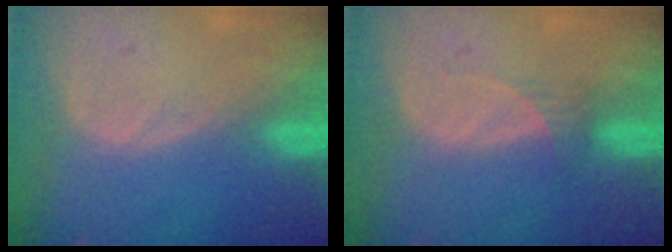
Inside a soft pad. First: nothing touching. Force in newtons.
{"total": 1.8, "press": 1.6, "slide": 0.8}